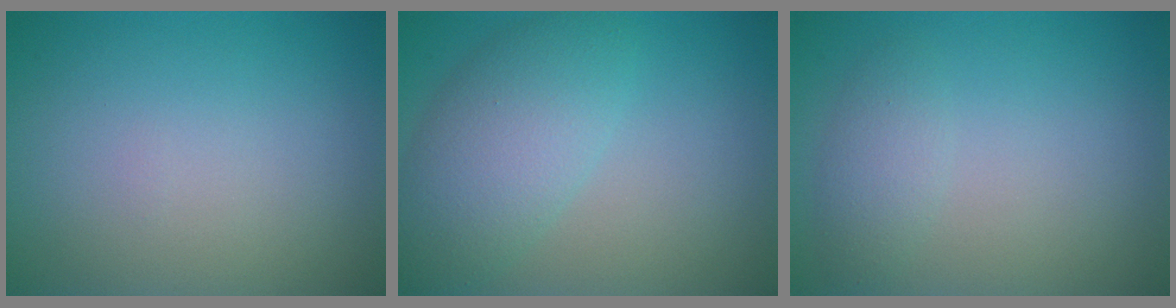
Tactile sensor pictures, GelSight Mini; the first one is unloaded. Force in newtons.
{"total": 5.5, "press": 5.5, "slide": 0.1}
{"total": 1.7, "press": 1.7, "slide": 0.1}